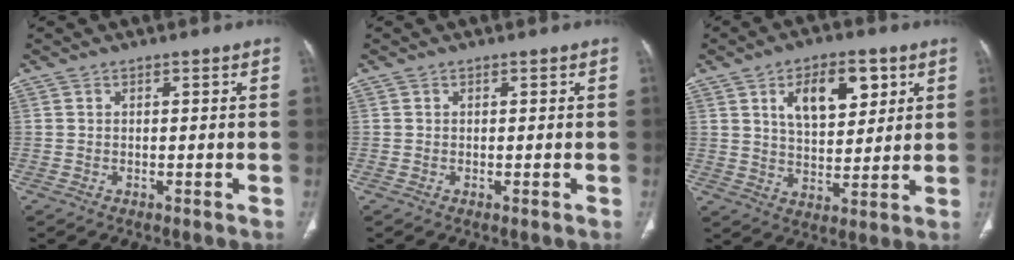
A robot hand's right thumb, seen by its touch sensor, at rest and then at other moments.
{"total": 0.0}
{"total": 12.5, "force": [5.2, 6.6, 9.2], "torque": [-0.111, -0.020, 0.088]}